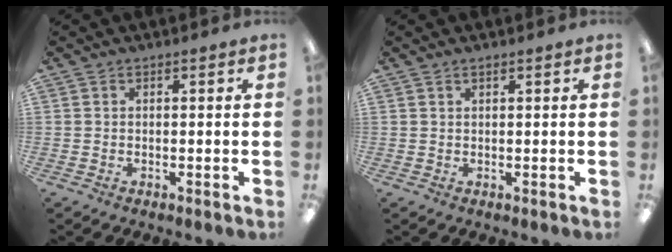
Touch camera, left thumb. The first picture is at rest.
{"total": 0.8, "force": [0.7, 0.2, 0.4], "torque": [-0.009, 0.001, 0.012]}